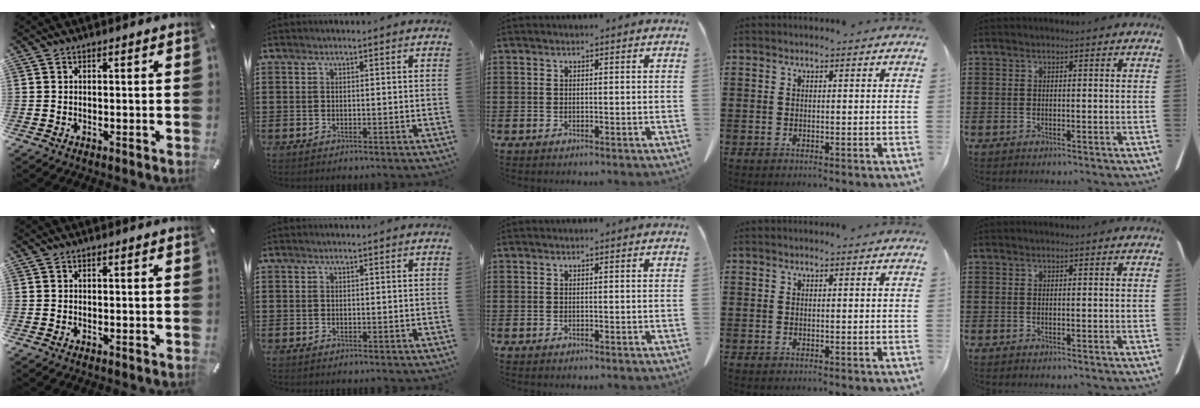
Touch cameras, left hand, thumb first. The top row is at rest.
{}